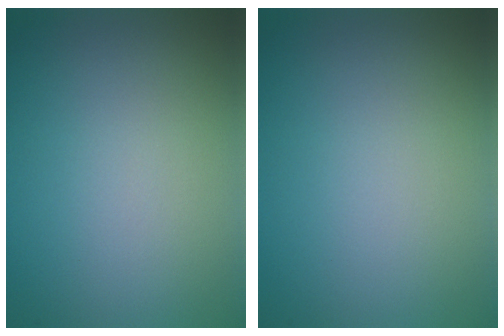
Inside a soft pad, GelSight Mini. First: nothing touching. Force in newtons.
{"total": 0.0}